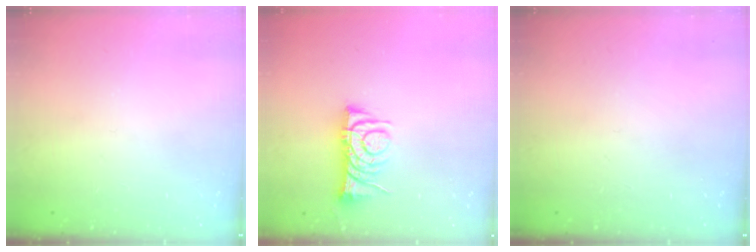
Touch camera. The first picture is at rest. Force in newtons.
{"total": 8.4, "press": 8.4, "slide": 0.2}
{"total": 0.0}